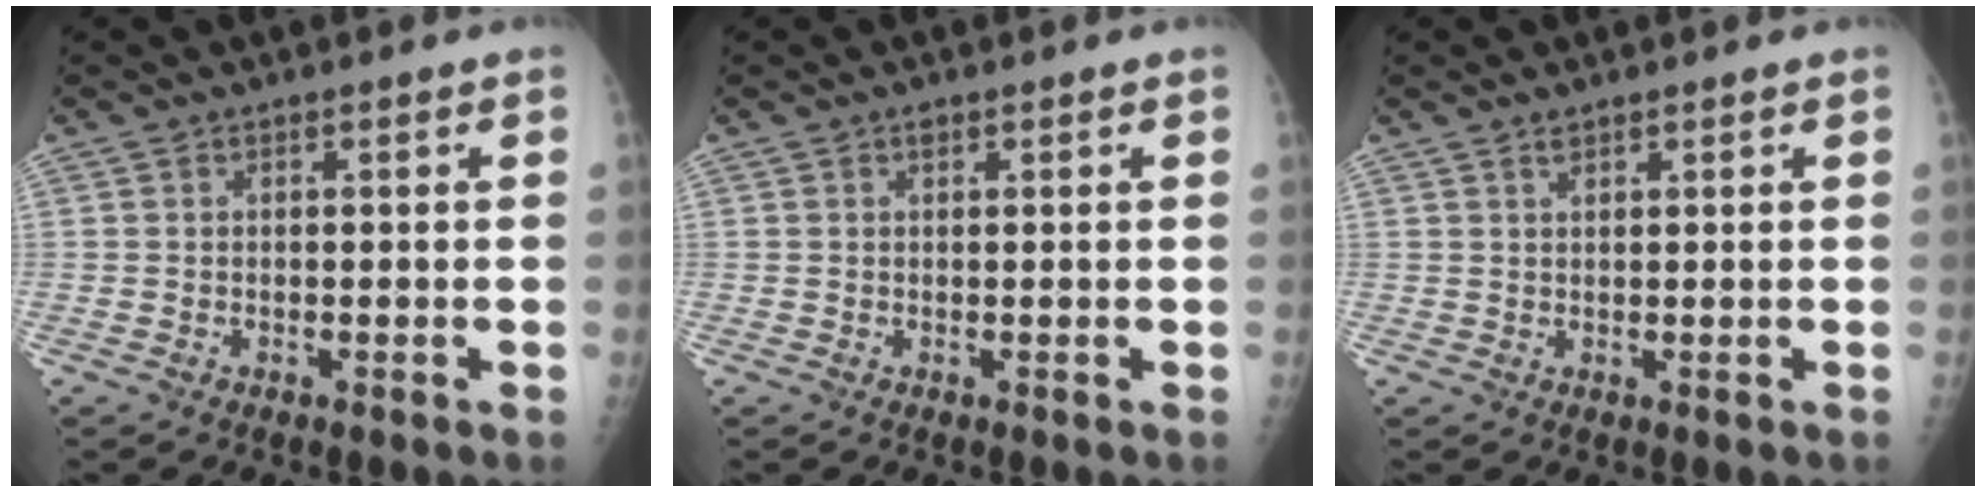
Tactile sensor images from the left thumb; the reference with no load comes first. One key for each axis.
{"total": 0.8, "fx": 0.5, "fy": 0.5, "fz": 0.4, "tx": -0.001, "ty": -0.002, "tz": 0.006}
{"total": 1.3, "fx": 1.0, "fy": 0.5, "fz": 0.5, "tx": -0.005, "ty": -0.006, "tz": 0.018}